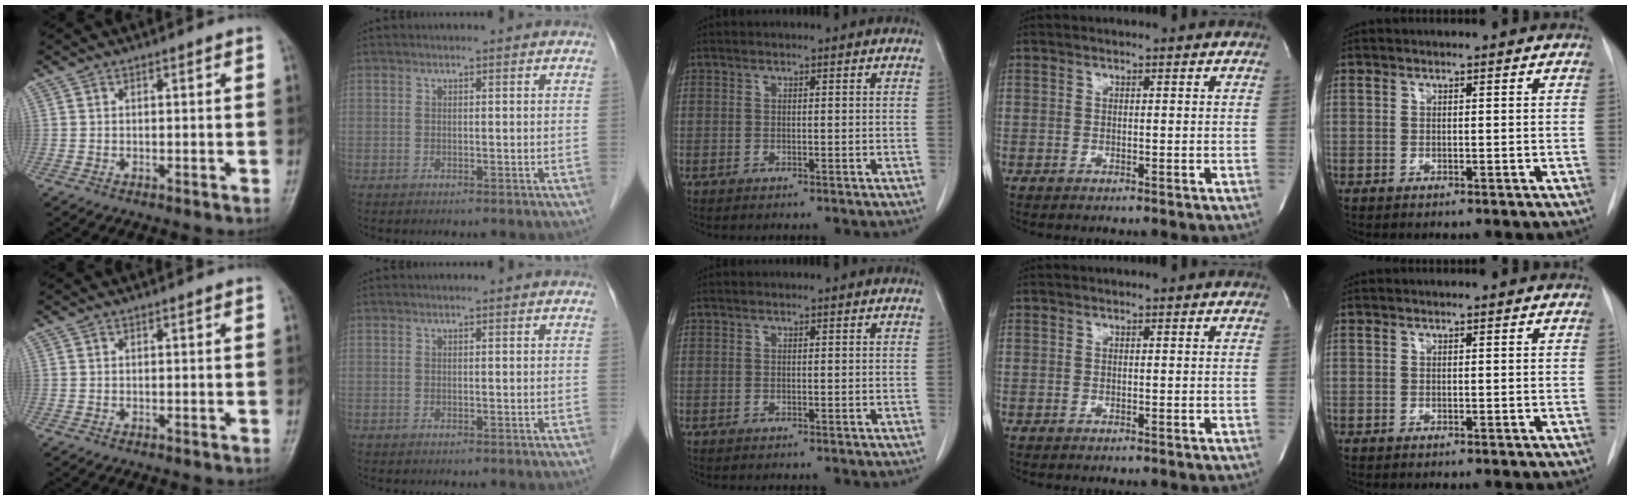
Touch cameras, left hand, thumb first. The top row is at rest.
{}